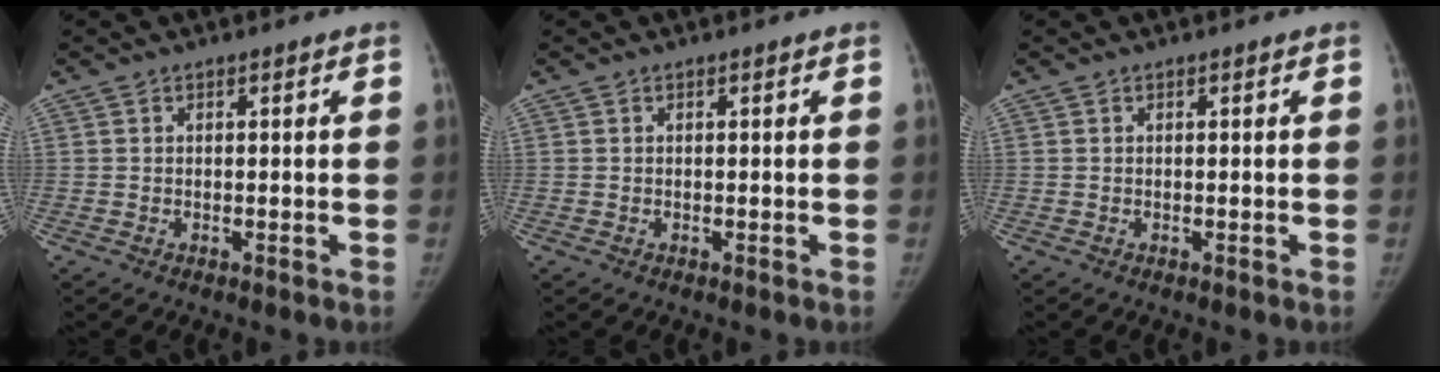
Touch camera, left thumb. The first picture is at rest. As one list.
[{"total": 0.0}, {"total": 0.0}]